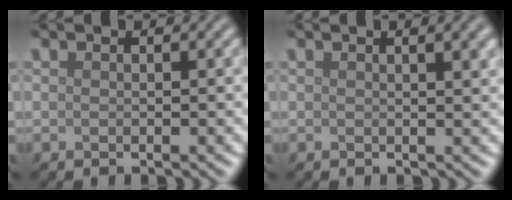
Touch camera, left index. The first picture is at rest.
{"total": 2.6, "force": [1.2, 0.8, 2.1], "torque": [-0.014, 0.007, 0.015]}